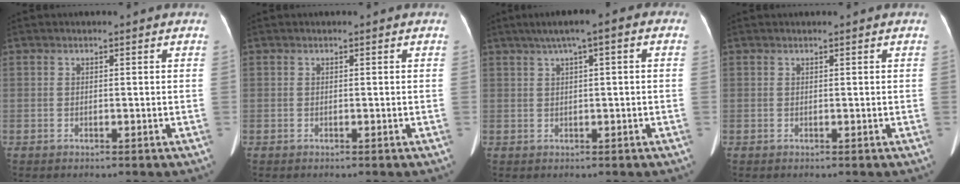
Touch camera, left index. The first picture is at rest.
{"total": 0.0}
{"total": 5.8, "force": [2.6, 0.9, 5.1], "torque": [-0.082, 0.030, 0.035]}
{"total": 0.0}